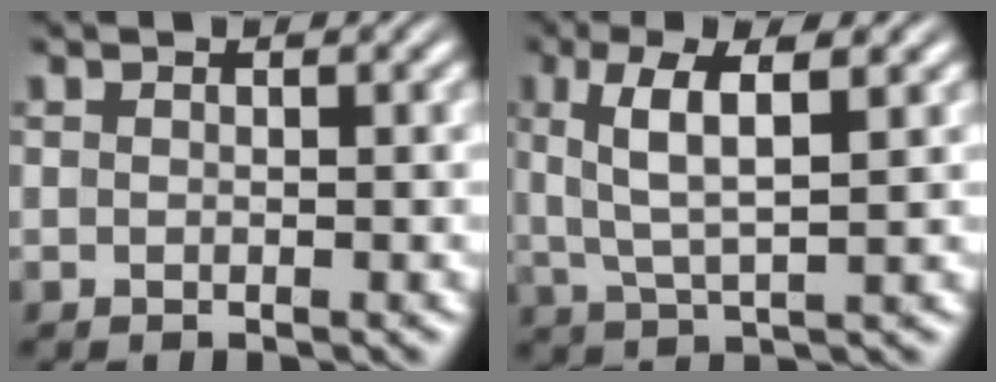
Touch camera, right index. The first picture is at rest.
{"total": 4.6, "force": [0.9, 1.5, 4.2], "torque": [-0.086, -0.002, 0.024]}